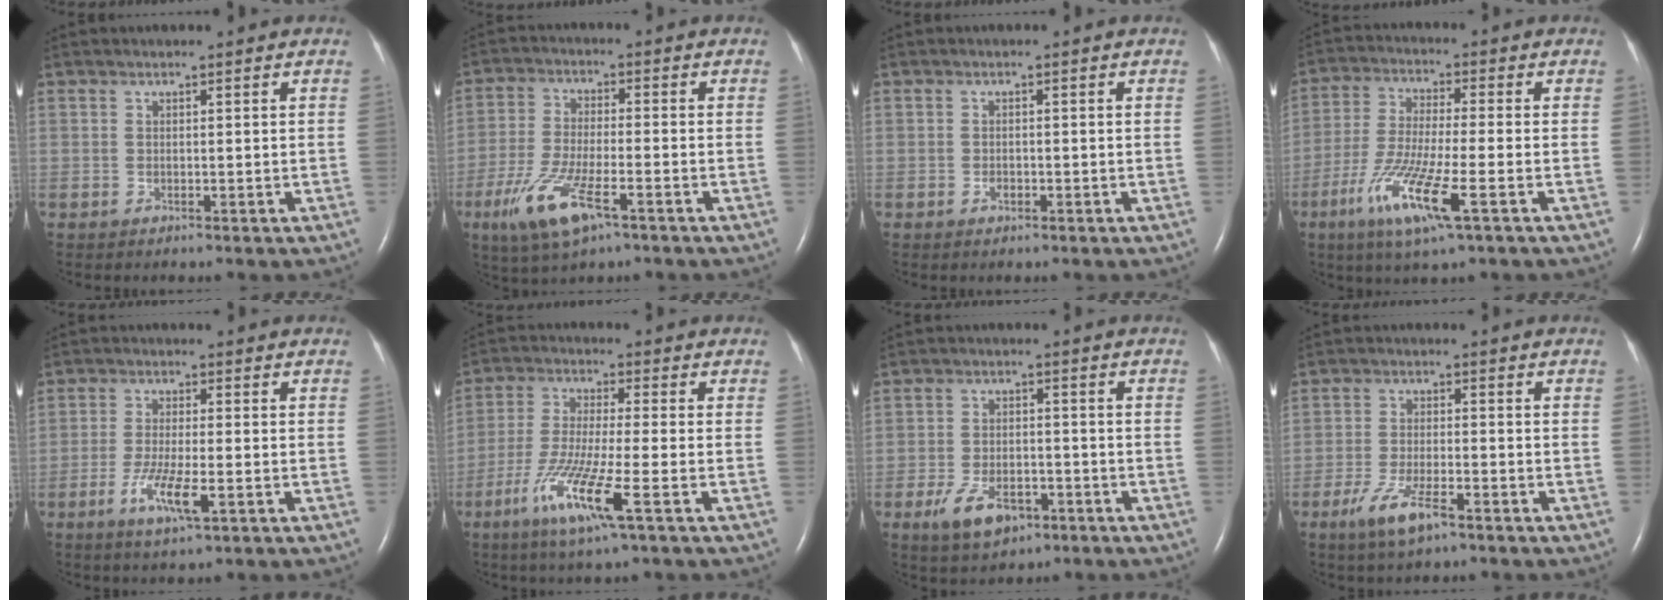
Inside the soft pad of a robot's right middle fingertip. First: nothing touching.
{"total": 9.8, "force": [-5.1, 2.3, 8.1], "torque": [-0.173, -0.021, -0.090]}
{"total": 1.0, "force": [-0.5, 0.6, 0.6], "torque": [-0.012, 0.002, -0.005]}
{"total": 11.4, "force": [-5.0, 0.7, 10.2], "torque": [-0.213, -0.027, -0.095]}
{"total": 6.1, "force": [-2.5, 0.7, 5.6], "torque": [-0.115, -0.011, -0.044]}
{"total": 10.6, "force": [-4.8, -0.1, 9.5], "torque": [-0.196, -0.026, -0.095]}
{"total": 7.1, "force": [-3.9, 3.7, 4.7], "torque": [-0.095, -0.004, -0.061]}
{"total": 6.3, "force": [-3.9, 1.4, 4.8], "torque": [-0.104, -0.009, -0.070]}